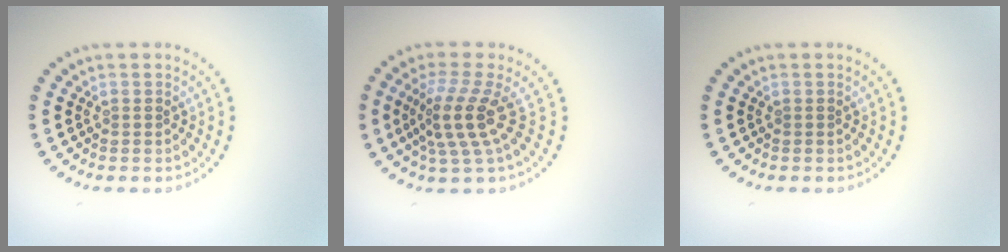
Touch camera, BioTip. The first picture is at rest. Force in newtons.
{"total": 3.8, "press": 2.7, "slide": 2.7}
{"total": 0.0}